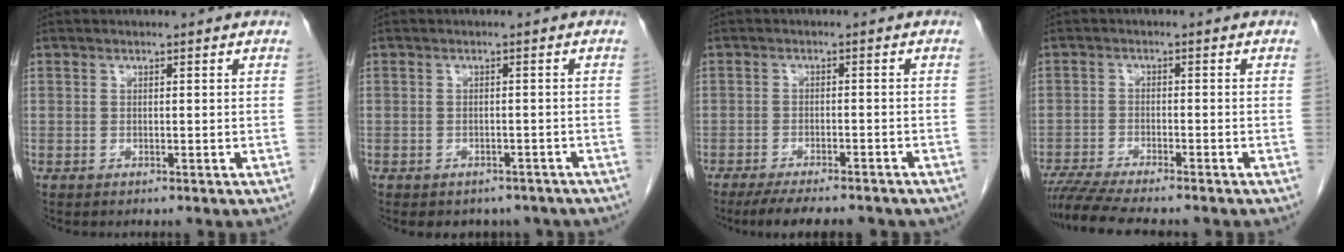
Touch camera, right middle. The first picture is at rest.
{"total": 6.0, "force": [-5.0, 3.1, 1.3], "torque": [-0.012, 0.007, -0.052]}
{"total": 11.2, "force": [-9.5, 2.5, 5.4], "torque": [-0.080, -0.010, -0.128]}
{"total": 9.2, "force": [-8.0, 0.4, 4.5], "torque": [-0.072, -0.018, -0.129]}